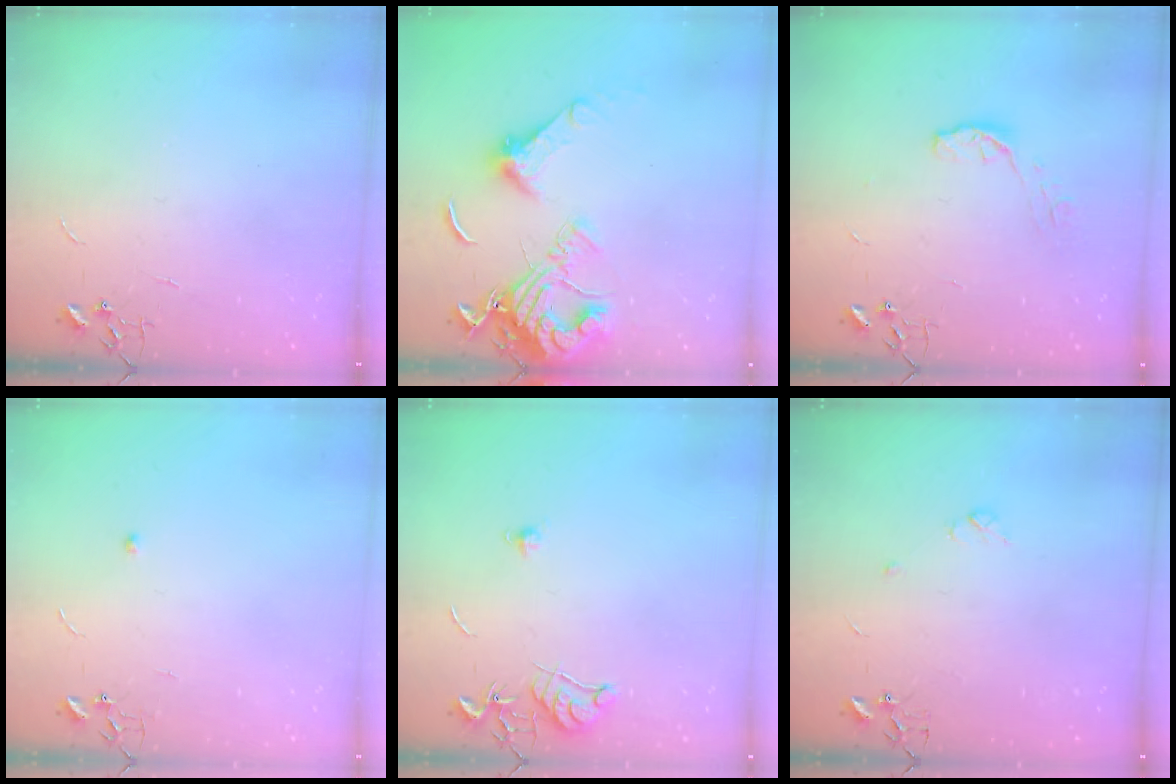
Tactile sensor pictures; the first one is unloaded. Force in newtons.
{"total": 17.3, "press": 17.2, "slide": 1.5}
{"total": 6.5, "press": 6.5, "slide": 0.5}
{"total": 4.7, "press": 4.7, "slide": 0.6}
{"total": 7.3, "press": 7.3, "slide": 0.7}
{"total": 3.6, "press": 3.5, "slide": 0.7}